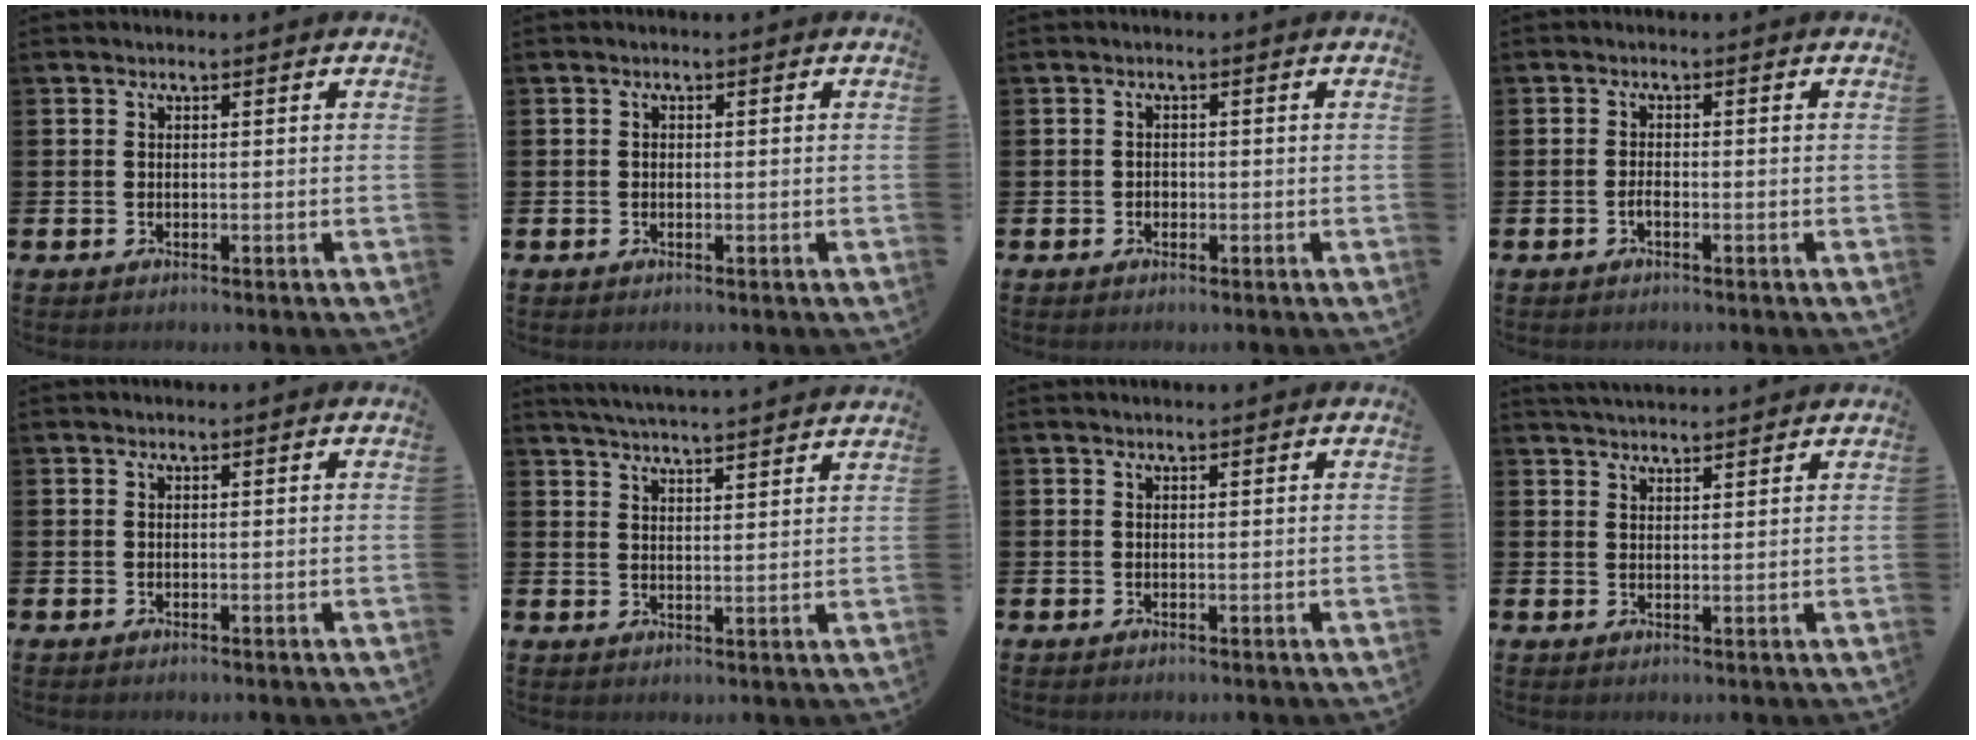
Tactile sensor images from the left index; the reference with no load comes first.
{"total": 0.6, "force": [0.0, 0.5, 0.3], "torque": [0.000, 0.002, -0.003]}
{"total": 1.0, "force": [-0.3, 0.8, 0.3], "torque": [0.000, 0.002, -0.009]}
{"total": 1.0, "force": [-0.6, 0.3, 0.8], "torque": [-0.018, -0.002, -0.011]}
{"total": 0.0}
{"total": 4.6, "force": [4.6, -0.7, 0.2], "torque": [-0.019, -0.028, 0.082]}
{"total": 0.0}
{"total": 3.0, "force": [3.0, 0.1, 0.2], "torque": [-0.004, -0.014, 0.055]}